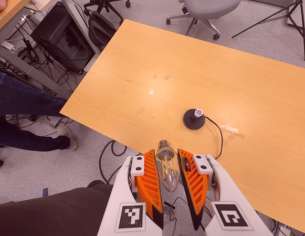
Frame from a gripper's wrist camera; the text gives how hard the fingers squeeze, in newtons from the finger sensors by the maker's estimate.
{"total": 14.0, "left": 15.2, "right": 12.9}